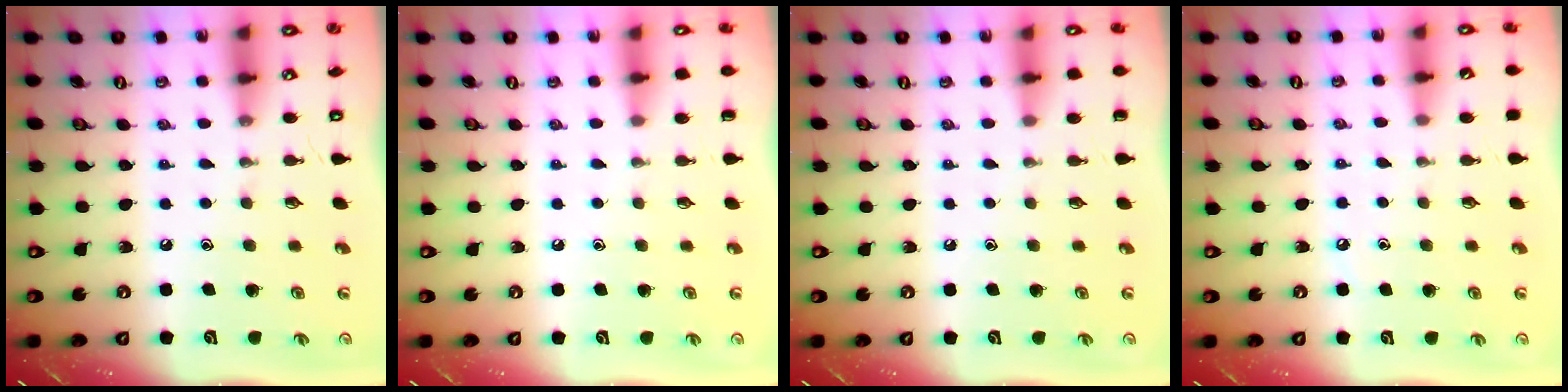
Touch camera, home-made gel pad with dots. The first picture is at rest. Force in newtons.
{"total": 0.0}
{"total": 0.0}
{"total": 3.0, "press": 3.0, "slide": 0.4}